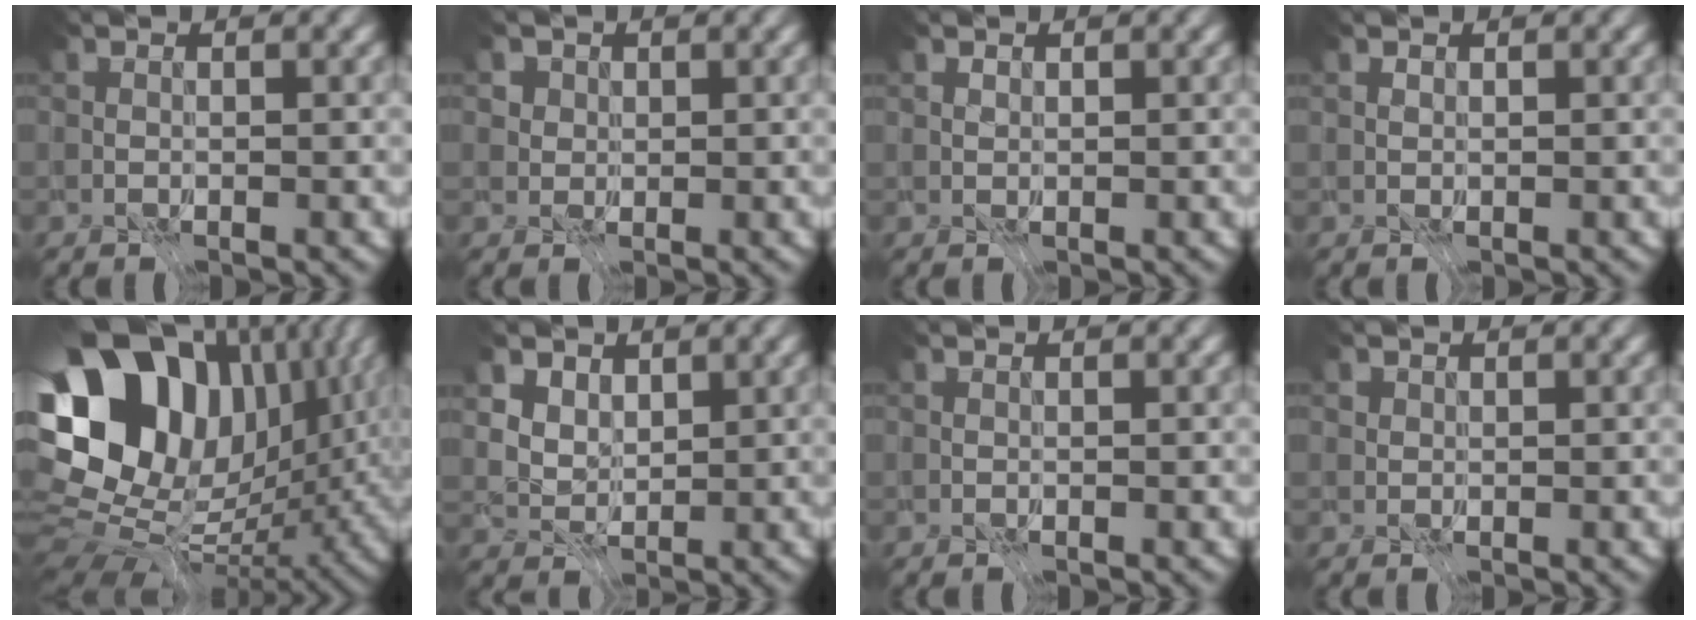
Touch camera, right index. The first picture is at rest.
{"total": 5.0, "force": [2.7, 3.6, 2.2], "torque": [-0.036, 0.007, 0.032]}
{"total": 2.1, "force": [1.3, 1.4, 0.9], "torque": [-0.028, 0.008, 0.026]}
{"total": 1.7, "force": [1.1, 1.1, 0.8], "torque": [-0.027, 0.009, 0.025]}
{"total": 17.0, "force": [3.8, 11.4, 12.0], "torque": [-0.216, 0.009, 0.093]}
{"total": 3.7, "force": [2.6, 2.4, 1.4], "torque": [-0.035, -0.004, 0.050]}
{"total": 0.0}
{"total": 2.2, "force": [1.2, 1.7, 0.9], "torque": [-0.026, 0.007, 0.017]}